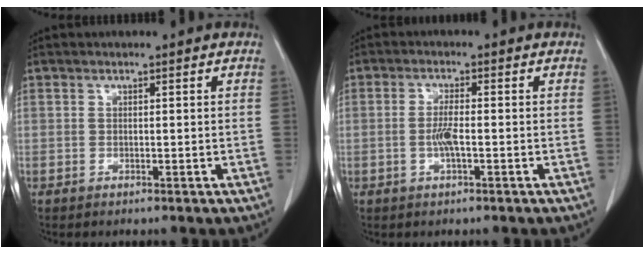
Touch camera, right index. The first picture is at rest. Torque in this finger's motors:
{"motor_torque": [0.66, -0.35, 0.31, 0.08]}